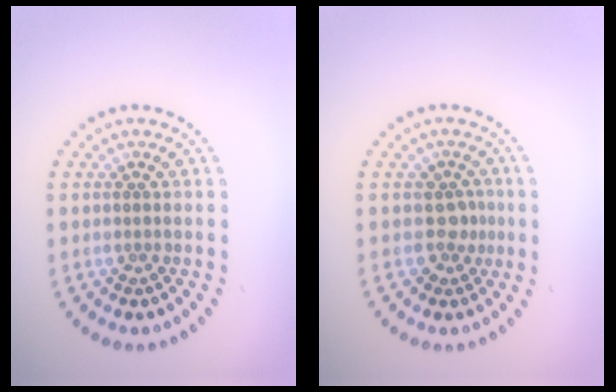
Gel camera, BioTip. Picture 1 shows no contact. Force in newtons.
{"total": 1.8, "press": 1.4, "slide": 1.2}